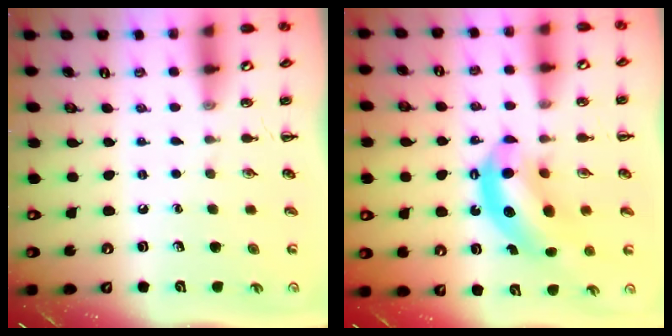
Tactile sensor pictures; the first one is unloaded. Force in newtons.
{"total": 10.9, "press": 10.5, "slide": 2.8}